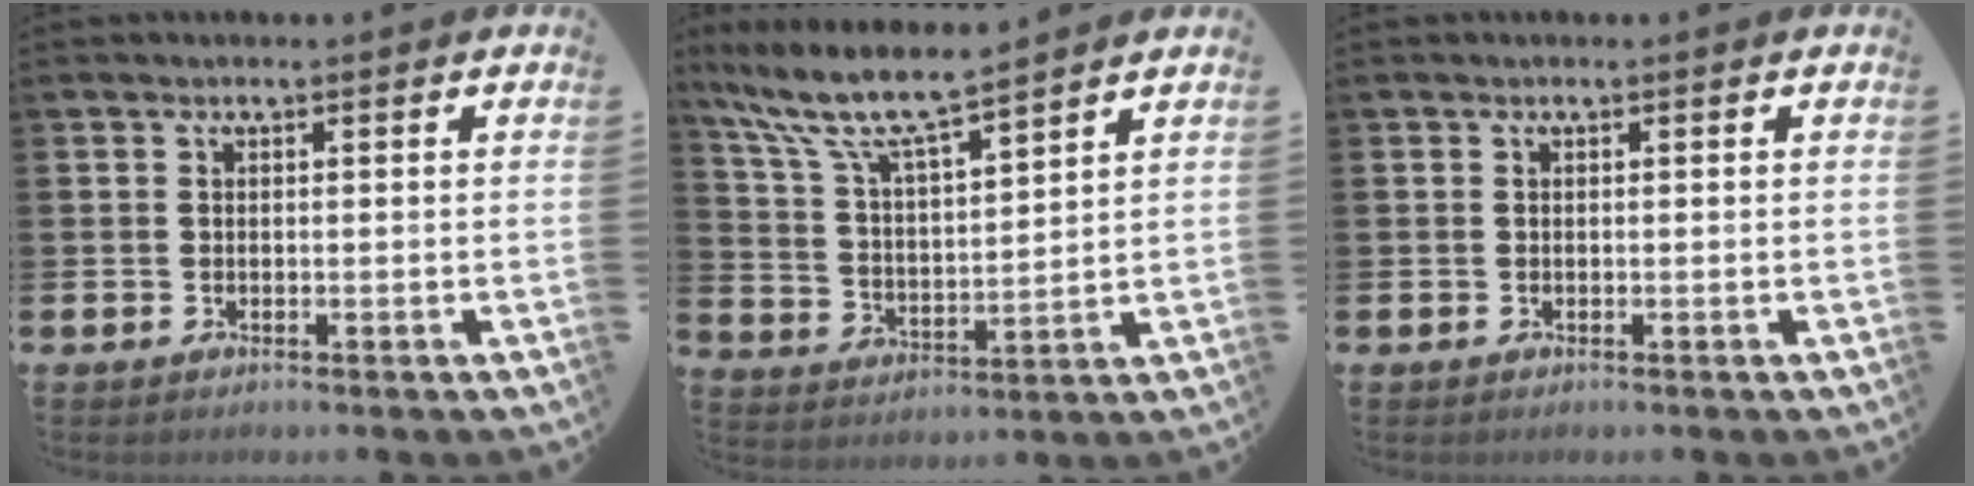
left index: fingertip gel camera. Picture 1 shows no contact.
{"total": 8.9, "force": [8.0, 1.2, 3.7], "torque": [-0.109, -0.050, 0.138]}
{"total": 0.0}